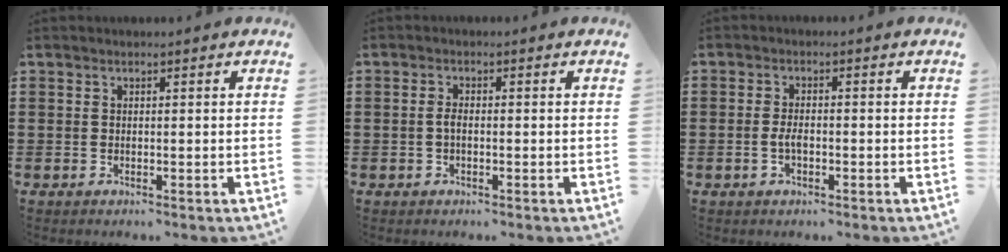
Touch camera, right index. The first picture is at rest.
{"total": 1.5, "force": [-0.3, 0.4, 1.4], "torque": [-0.035, -0.007, -0.008]}
{"total": 2.5, "force": [-0.8, 1.1, 2.2], "torque": [-0.050, -0.001, -0.016]}